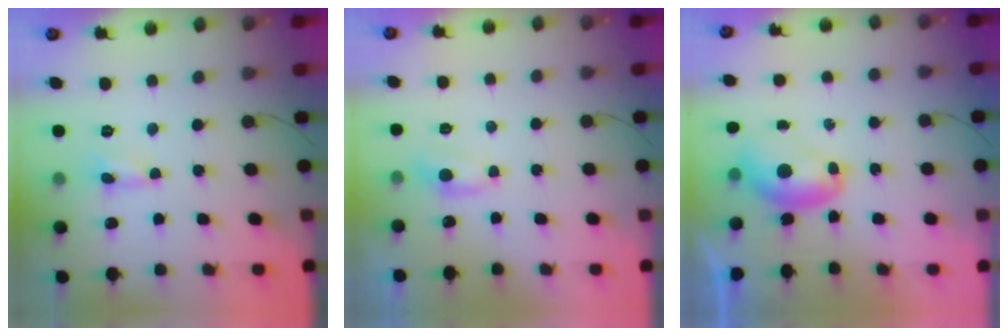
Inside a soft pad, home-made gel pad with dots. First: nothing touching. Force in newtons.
{"total": 6.2, "press": 6.2, "slide": 0.8}
{"total": 9.3, "press": 9.3, "slide": 1.1}